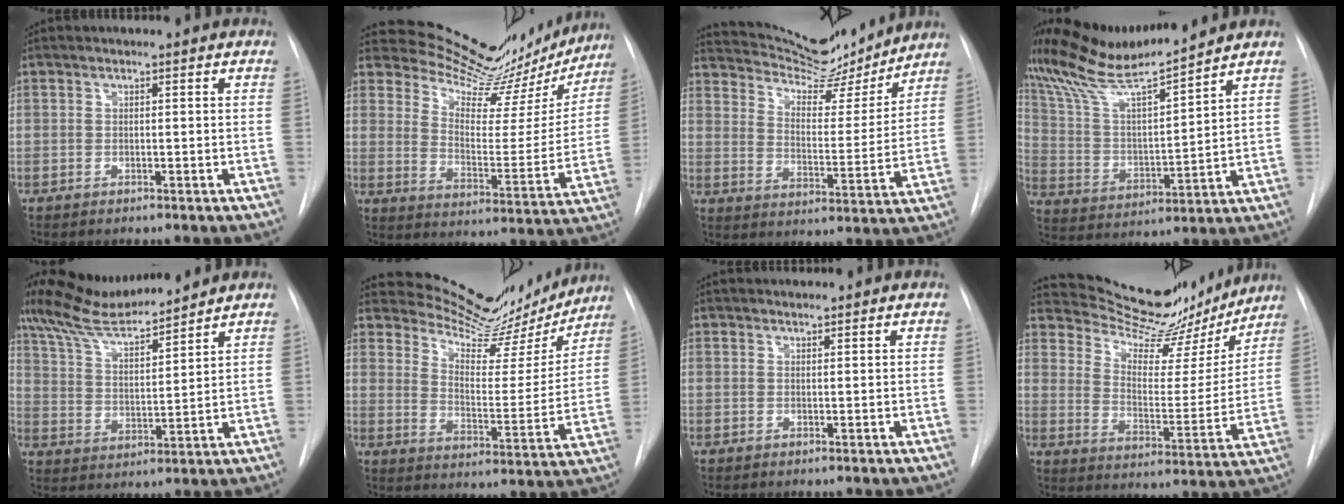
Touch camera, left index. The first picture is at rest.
{"total": 18.8, "force": [17.7, 4.9, 4.0], "torque": [-0.047, -0.059, 0.224]}
{"total": 16.8, "force": [15.8, 3.1, 4.6], "torque": [-0.077, -0.021, 0.231]}
{"total": 14.0, "force": [12.7, -0.5, 5.9], "torque": [-0.121, -0.001, 0.239]}
{"total": 12.1, "force": [11.0, 0.9, 5.1], "torque": [-0.100, 0.006, 0.203]}
{"total": 16.9, "force": [16.1, 4.0, 3.4], "torque": [-0.043, -0.044, 0.211]}
{"total": 1.6, "force": [1.5, 0.3, 0.2], "torque": [-0.006, 0.010, 0.025]}
{"total": 19.2, "force": [18.0, 4.7, 4.6], "torque": [-0.065, -0.030, 0.248]}